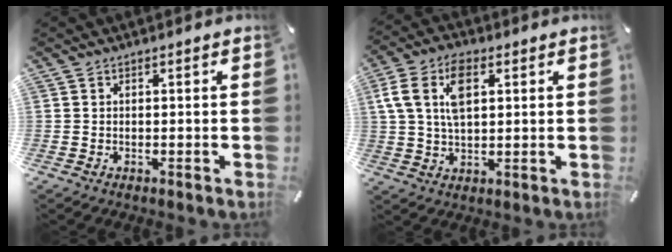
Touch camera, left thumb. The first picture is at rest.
{"total": 10.5, "force": [3.1, 6.3, 7.8], "torque": [-0.178, 0.003, 0.053]}